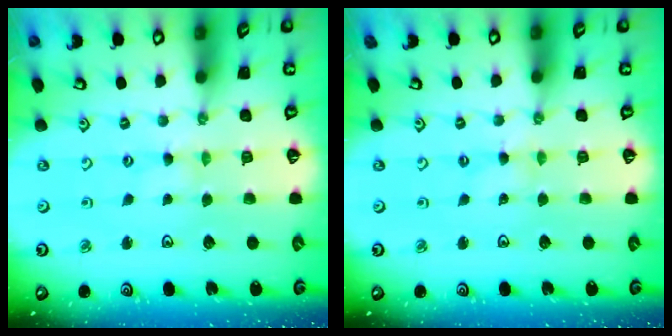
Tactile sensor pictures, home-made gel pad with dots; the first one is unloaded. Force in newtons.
{"total": 1.2, "press": 1.1, "slide": 0.3}